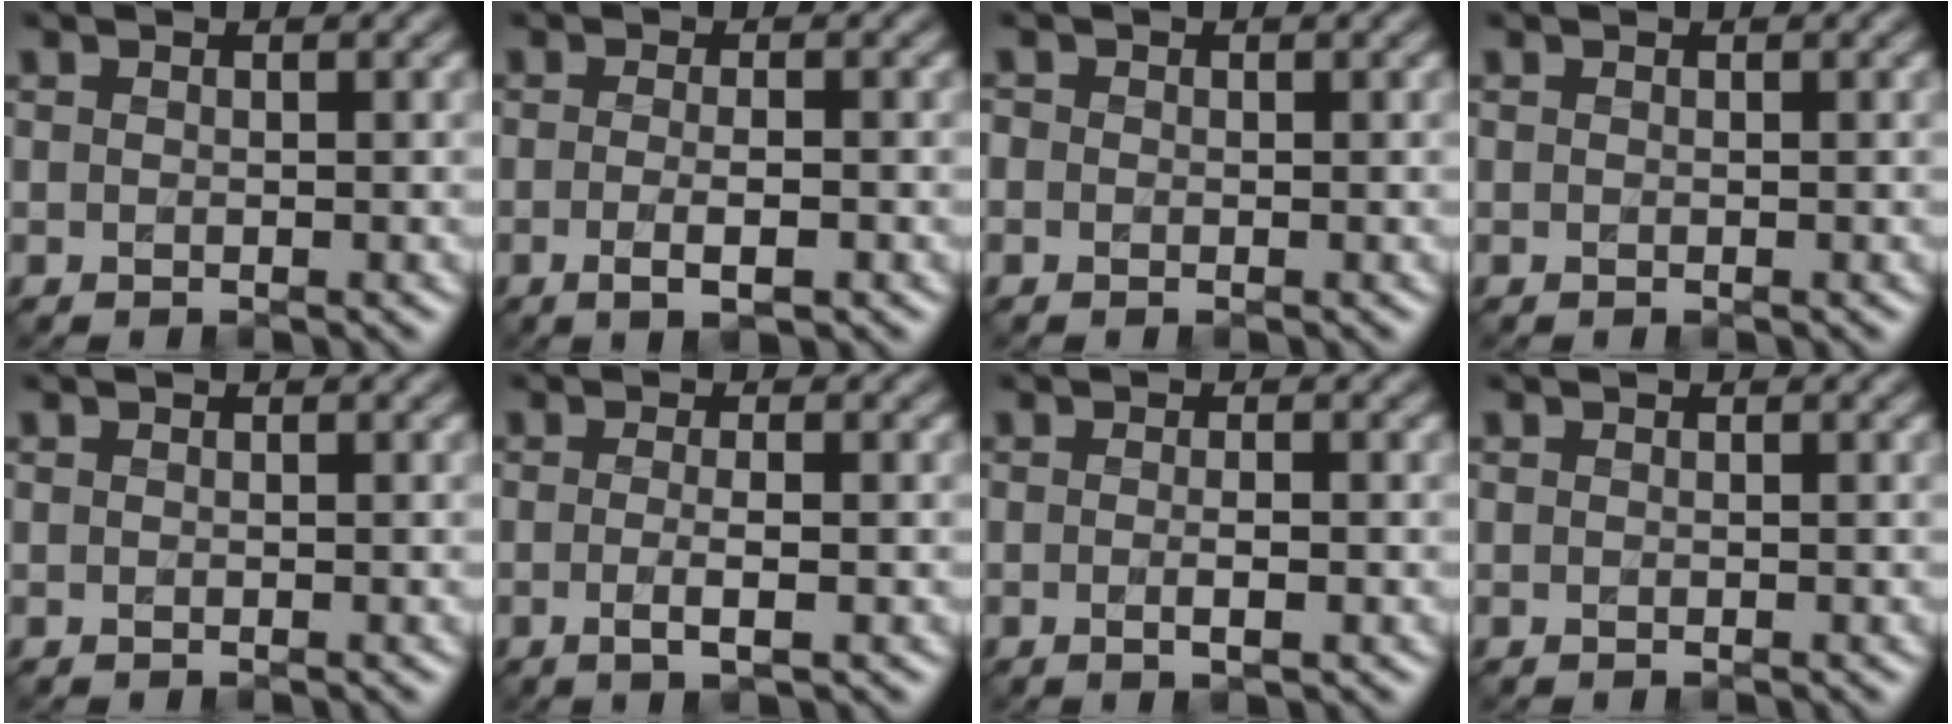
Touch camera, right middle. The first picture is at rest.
{"total": 2.8, "force": [-0.8, 0.8, 2.6], "torque": [-0.040, -0.008, -0.011]}
{"total": 0.5, "force": [-0.1, 0.5, 0.1], "torque": [0.003, -0.004, -0.003]}
{"total": 0.0}
{"total": 0.0}
{"total": 2.4, "force": [-0.5, 0.6, 2.3], "torque": [-0.040, -0.005, -0.009]}
{"total": 1.9, "force": [-0.3, 0.5, 1.9], "torque": [-0.020, -0.006, -0.007]}
{"total": 0.0}